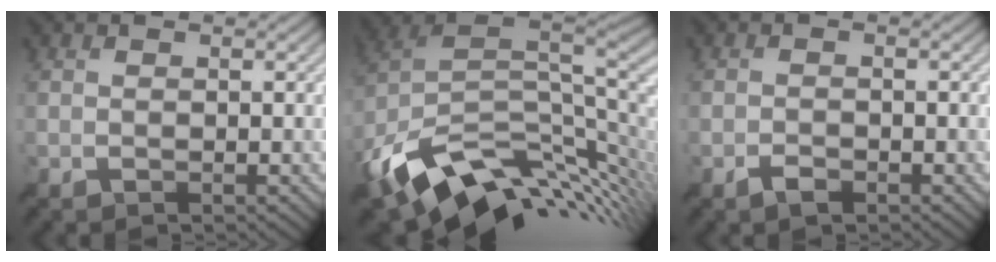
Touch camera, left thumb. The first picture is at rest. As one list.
[{"total": 15.5, "force": [-4.1, 9.6, 11.4], "torque": [-0.250, -0.032, -0.058]}, {"total": 1.4, "force": [-1.2, 0.5, 0.6], "torque": [-0.009, -0.002, -0.023]}]